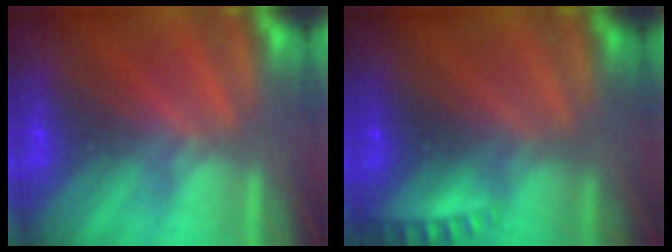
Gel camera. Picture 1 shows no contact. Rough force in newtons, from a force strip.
{"total": 2.3}